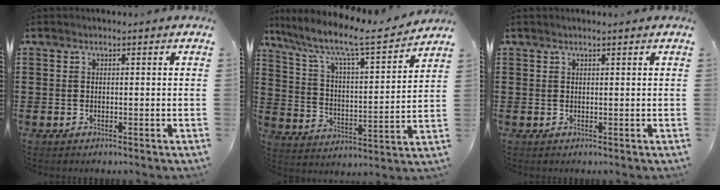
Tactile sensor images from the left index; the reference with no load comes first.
{"total": 7.8, "force": [6.3, 0.7, 4.4], "torque": [-0.114, -0.048, 0.097]}
{"total": 0.6, "force": [0.4, 0.0, 0.5], "torque": [-0.009, 0.000, 0.007]}